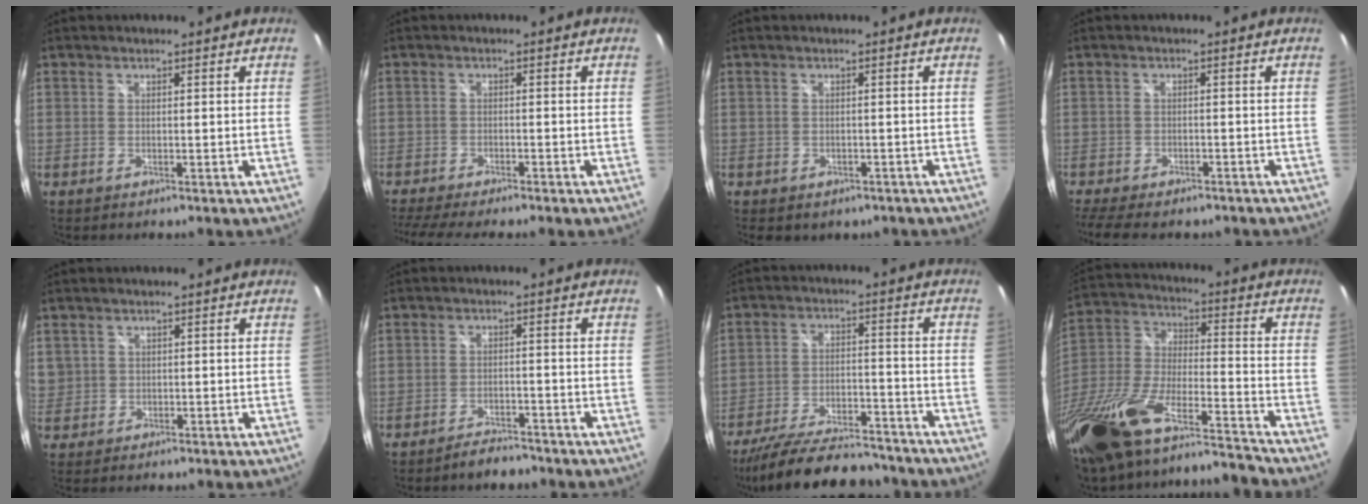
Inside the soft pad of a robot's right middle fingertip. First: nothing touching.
{"total": 6.8, "force": [-6.1, 0.1, 3.1], "torque": [-0.081, -0.024, -0.102]}
{"total": 3.2, "force": [-1.8, 2.4, 1.2], "torque": [-0.030, -0.010, -0.017]}
{"total": 9.4, "force": [-7.6, 3.5, 4.3], "torque": [-0.105, -0.029, -0.121]}
{"total": 3.7, "force": [0.8, 3.5, 0.8], "torque": [-0.009, 0.004, 0.015]}
{"total": 3.9, "force": [-3.6, 1.3, 1.0], "torque": [-0.029, 0.002, -0.056]}
{"total": 20.7, "force": [-17.8, 5.4, 9.2], "torque": [-0.181, -0.021, -0.263]}
{"total": 25.7, "force": [-18.7, 5.7, 16.7], "torque": [-0.328, -0.046, -0.334]}